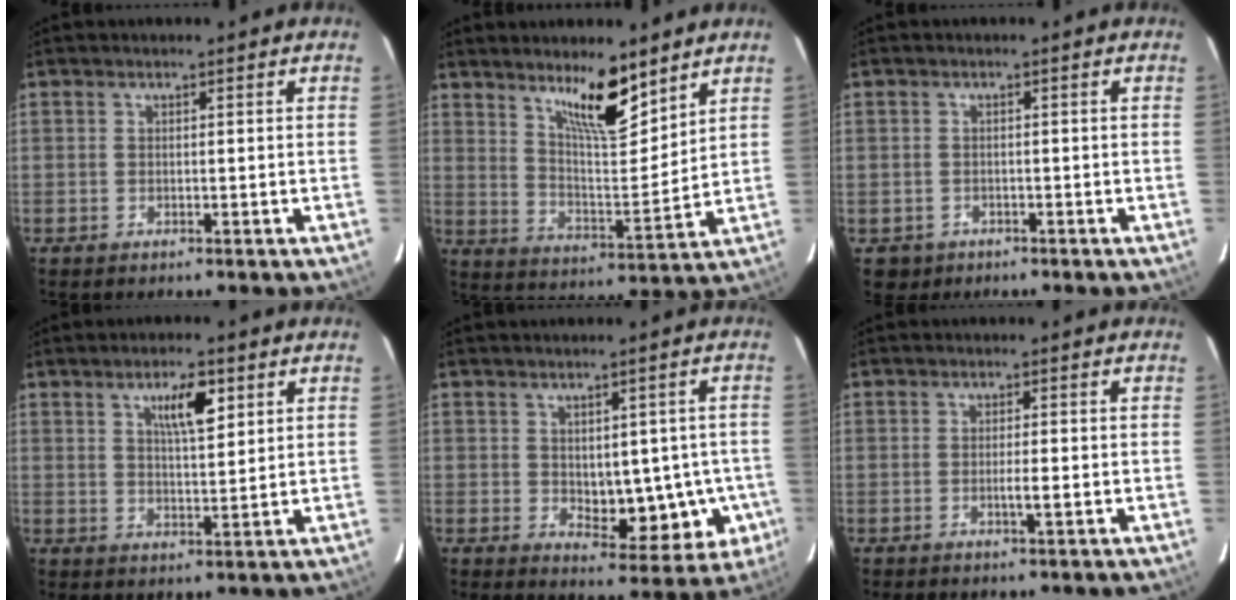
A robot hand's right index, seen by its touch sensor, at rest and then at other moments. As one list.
[{"total": 10.4, "force": [7.2, 1.9, 7.2], "torque": [-0.125, -0.011, 0.131]}, {"total": 3.1, "force": [-1.3, 2.8, 0.0], "torque": [0.001, 0.009, -0.018]}, {"total": 5.9, "force": [2.9, 1.3, 4.9], "torque": [-0.084, 0.002, 0.049]}, {"total": 9.9, "force": [-1.1, 5.1, 8.3], "torque": [-0.088, 0.007, 0.003]}, {"total": 1.9, "force": [-0.5, -0.1, 1.8], "torque": [-0.034, -0.002, -0.008]}]